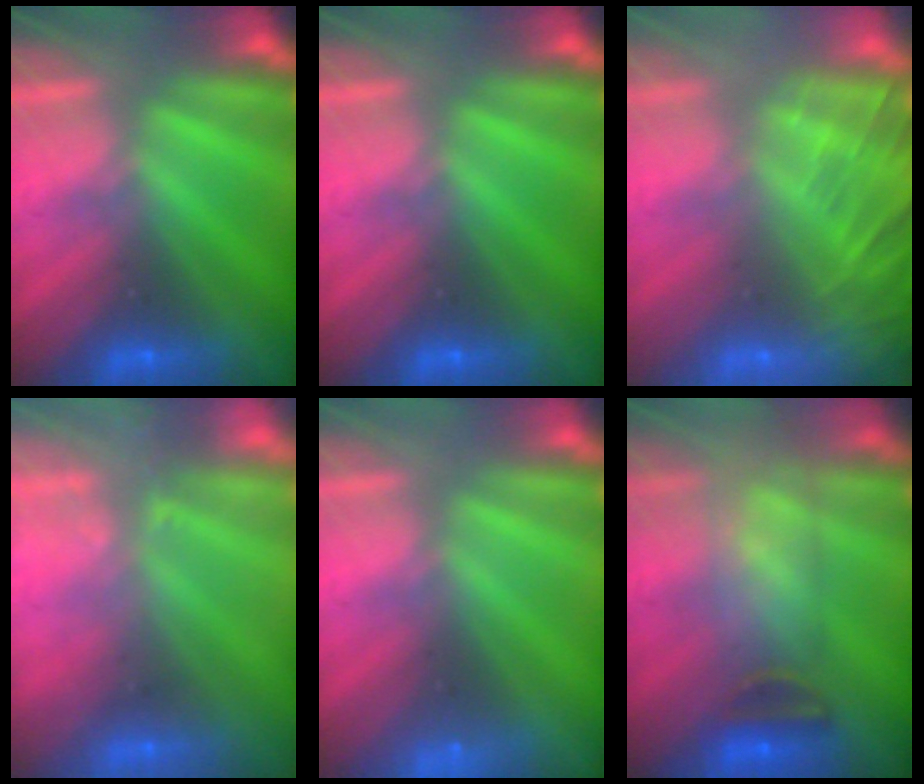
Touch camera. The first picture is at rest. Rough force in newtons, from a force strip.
{"total": 0.0}
{"total": 5.9}
{"total": 2.3}
{"total": 2.2}
{"total": 8.0}